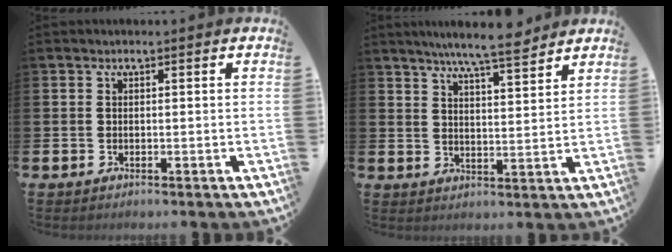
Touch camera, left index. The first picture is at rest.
{"total": 7.0, "force": [6.6, 0.1, 2.5], "torque": [-0.055, -0.032, 0.115]}